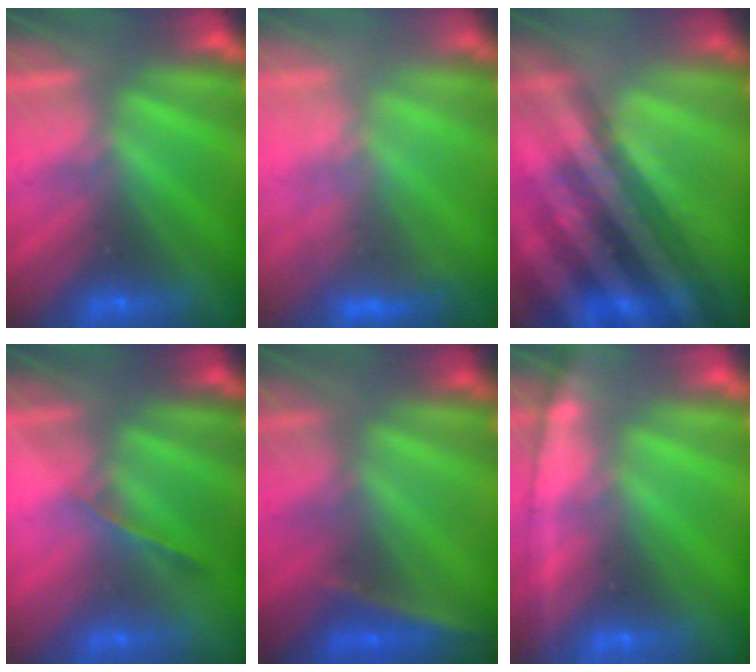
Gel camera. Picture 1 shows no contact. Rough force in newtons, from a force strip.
{"total": 2.4}
{"total": 3.4}
{"total": 1.2}
{"total": 2.8}
{"total": 1.6}